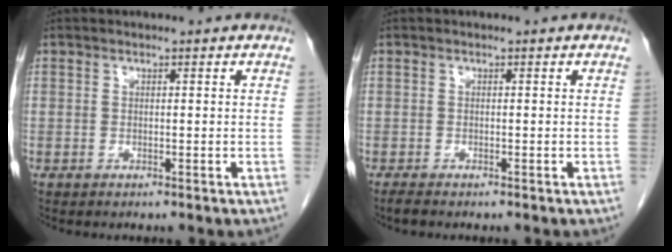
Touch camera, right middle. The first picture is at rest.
{"total": 1.0, "force": [-0.9, 0.1, 0.5], "torque": [-0.018, -0.004, -0.017]}